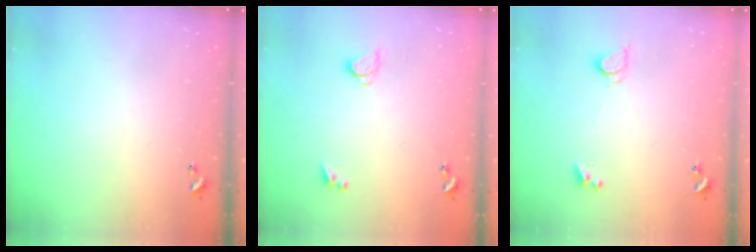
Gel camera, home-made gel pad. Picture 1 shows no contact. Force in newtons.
{"total": 2.6, "press": 2.5, "slide": 0.3}
{"total": 1.7, "press": 1.7, "slide": 0.4}